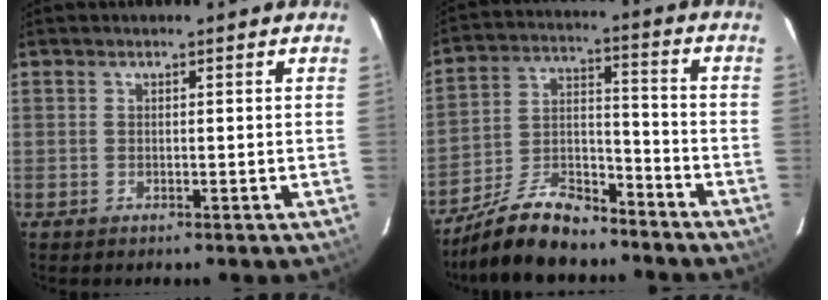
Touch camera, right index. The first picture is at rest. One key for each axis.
{"total": 13.7, "fx": -11.1, "fy": 5.3, "fz": 6.0, "tx": -0.134, "ty": 0.018, "tz": -0.195}